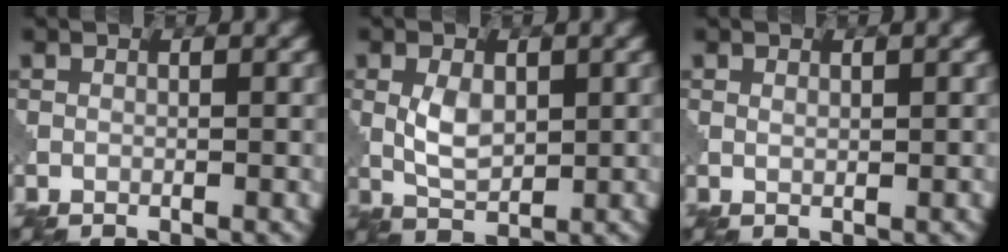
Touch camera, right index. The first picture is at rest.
{"total": 2.9, "force": [0.8, 1.8, 2.0], "torque": [-0.048, -0.002, 0.020]}
{"total": 0.6, "force": [0.6, 0.2, 0.0], "torque": [-0.002, -0.004, 0.015]}